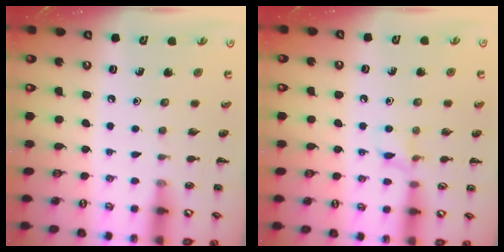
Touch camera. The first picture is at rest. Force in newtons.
{"total": 5.5, "press": 5.1, "slide": 2.0}